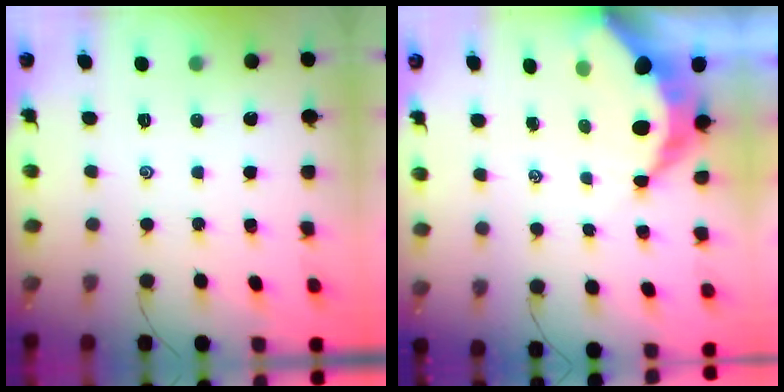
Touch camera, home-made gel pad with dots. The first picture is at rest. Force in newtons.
{"total": 7.6, "press": 7.6, "slide": 0.8}